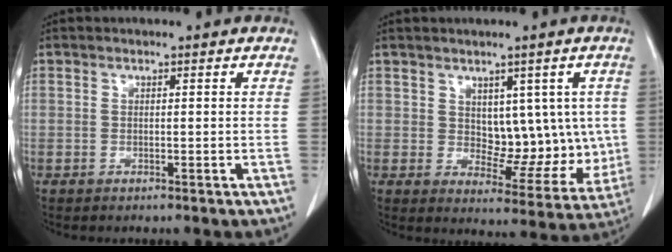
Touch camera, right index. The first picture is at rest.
{"total": 9.2, "force": [1.6, 5.6, 7.2], "torque": [-0.072, 0.006, 0.038]}